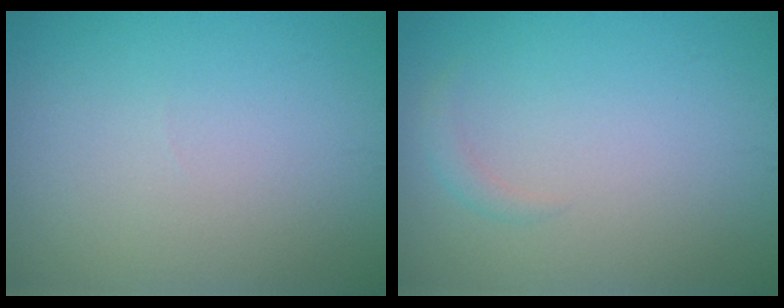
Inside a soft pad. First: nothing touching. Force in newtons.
{"total": 0.9, "press": 0.9, "slide": 0.1}